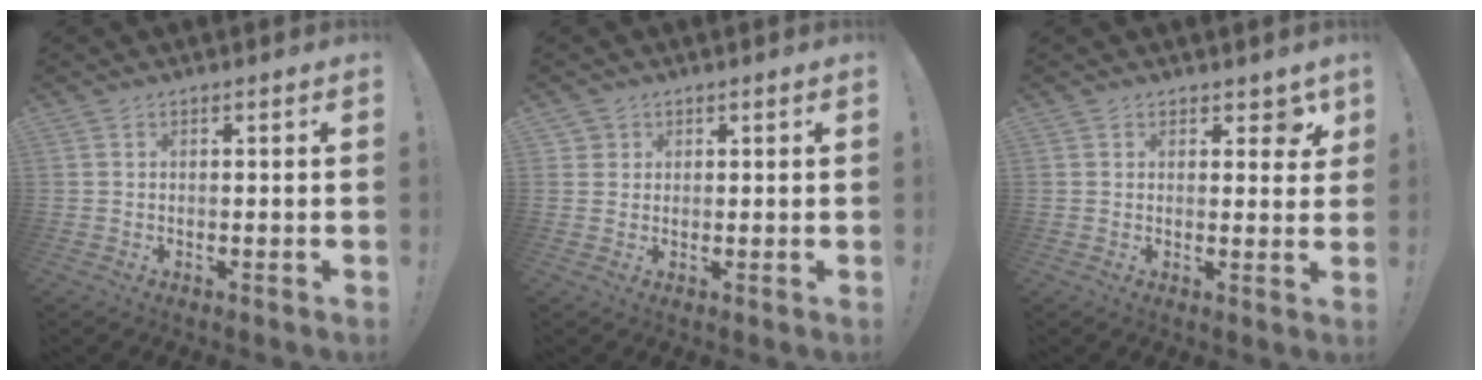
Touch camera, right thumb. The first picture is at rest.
{"total": 2.2, "force": [1.0, 1.9, 0.1], "torque": [-0.005, -0.003, 0.018]}
{"total": 3.6, "force": [2.4, 2.5, 1.2], "torque": [0.001, -0.013, 0.040]}